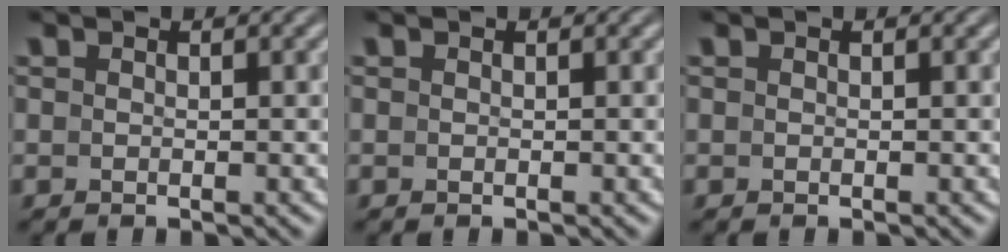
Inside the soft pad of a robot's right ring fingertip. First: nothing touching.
{"total": 0.0}
{"total": 0.0}